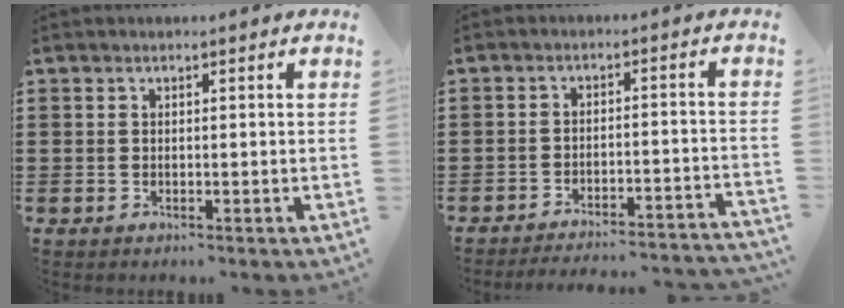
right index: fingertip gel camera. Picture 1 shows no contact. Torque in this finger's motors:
{"motor_torque": [1.09, 1.05, 0.20, 0.05]}